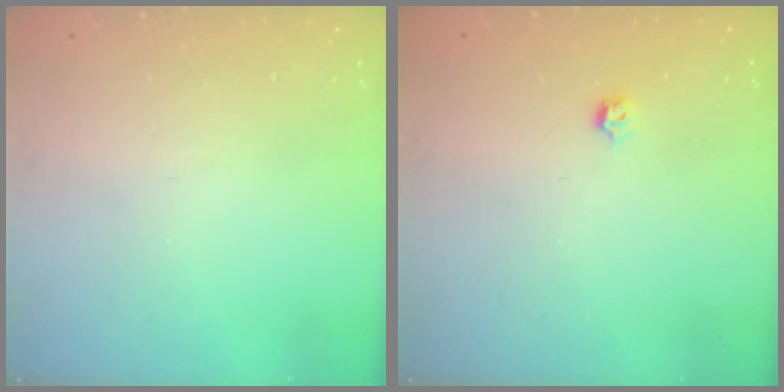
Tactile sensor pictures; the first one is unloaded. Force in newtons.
{"total": 2.8, "press": 2.7, "slide": 0.8}